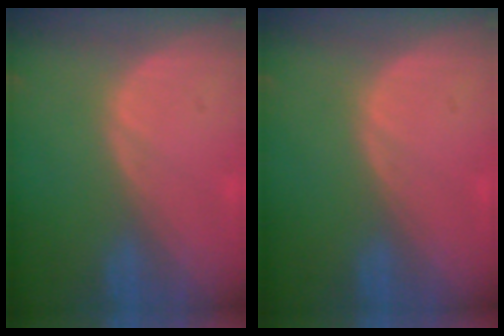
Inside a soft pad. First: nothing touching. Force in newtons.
{"total": 0.0}